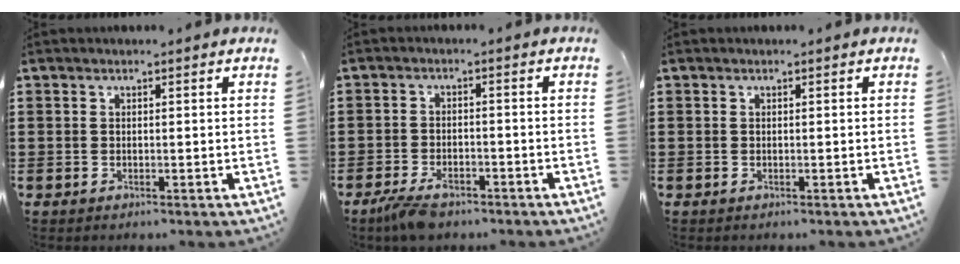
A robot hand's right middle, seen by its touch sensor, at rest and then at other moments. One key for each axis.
{"total": 3.6, "fx": -2.7, "fy": 1.3, "fz": 2.1, "tx": -0.048, "ty": 0.002, "tz": -0.055}
{"total": 0.0}